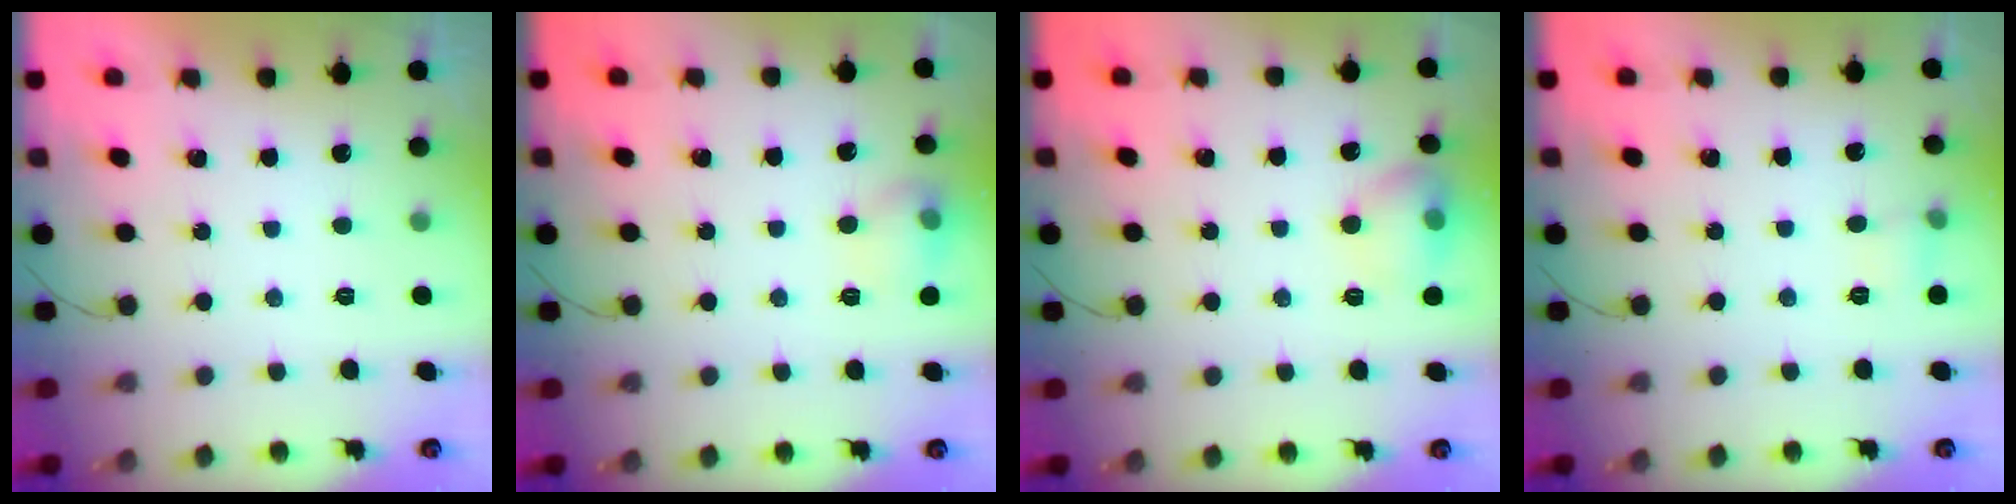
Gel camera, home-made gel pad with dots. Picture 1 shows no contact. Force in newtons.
{"total": 7.6, "press": 7.6, "slide": 1.0}
{"total": 8.9, "press": 8.8, "slide": 1.2}
{"total": 5.1, "press": 4.8, "slide": 1.6}